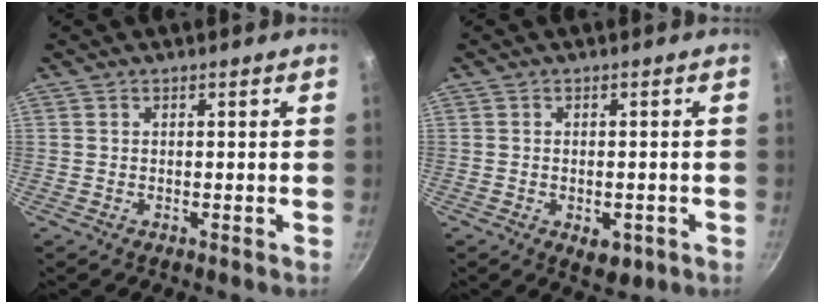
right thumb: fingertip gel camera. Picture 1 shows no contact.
{"total": 4.0, "force": [-1.5, 2.2, 2.9], "torque": [-0.032, 0.003, -0.014]}